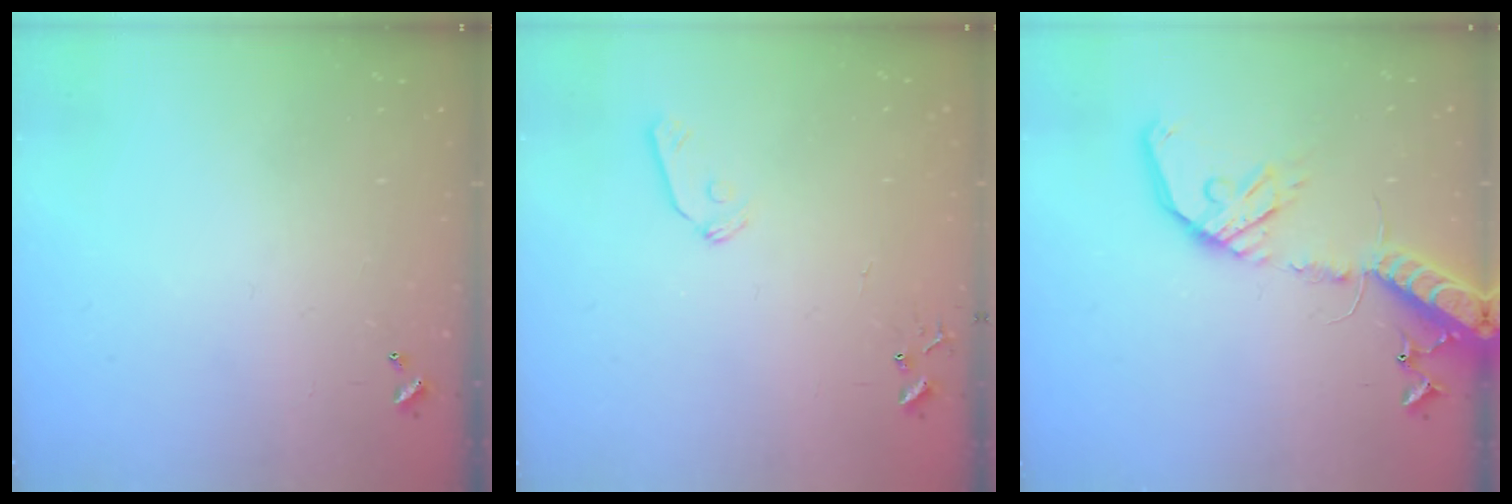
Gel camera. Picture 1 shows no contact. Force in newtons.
{"total": 7.3, "press": 7.3, "slide": 0.7}
{"total": 17.9, "press": 17.6, "slide": 3.7}